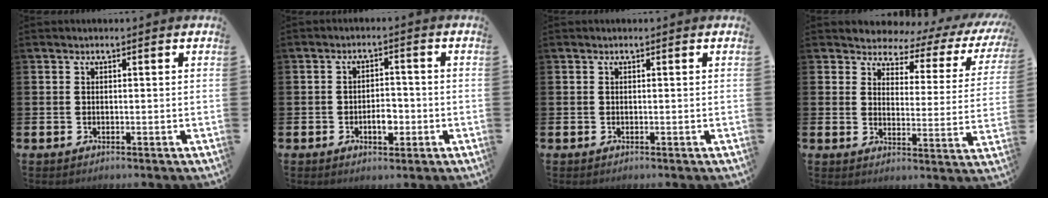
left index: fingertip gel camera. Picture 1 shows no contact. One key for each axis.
{"total": 3.3, "fx": -1.0, "fy": 1.9, "fz": 2.5, "tx": -0.034, "ty": -0.002, "tz": -0.023}
{"total": 0.0}
{"total": 2.9, "fx": 2.3, "fy": 1.8, "fz": 0.5, "tx": -0.023, "ty": -0.031, "tz": 0.026}